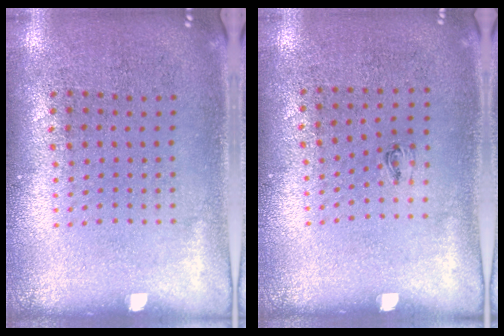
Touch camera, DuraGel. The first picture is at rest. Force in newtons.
{"total": 0.5, "press": 0.2, "slide": 0.5}